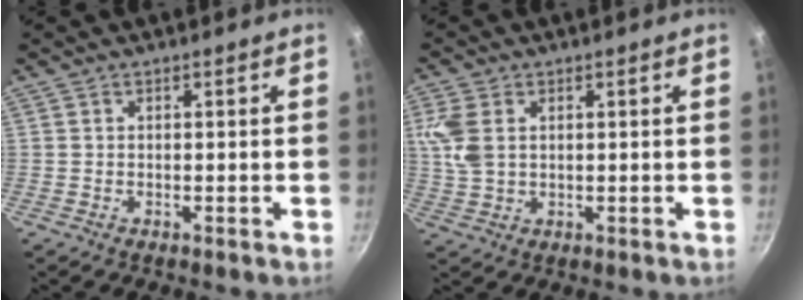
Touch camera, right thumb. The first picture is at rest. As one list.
[{"total": 6.7, "force": [1.6, 4.5, 4.7], "torque": [-0.105, 0.003, 0.034]}]